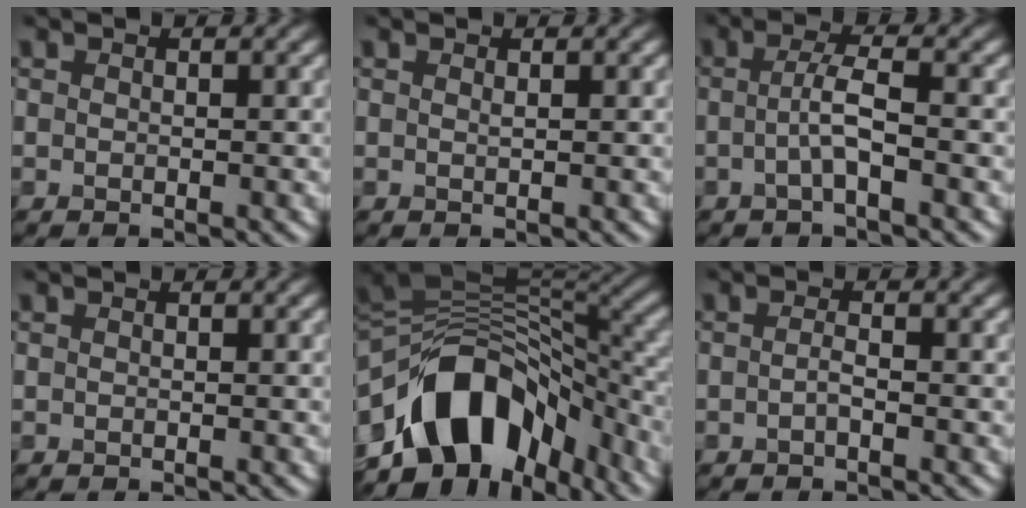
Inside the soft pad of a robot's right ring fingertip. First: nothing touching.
{"total": 0.9, "force": [-0.2, -0.8, -0.5], "torque": [-0.013, -0.006, 0.006]}
{"total": 2.0, "force": [-1.1, -0.9, 1.4], "torque": [-0.063, 0.005, -0.001]}
{"total": 0.0}
{"total": 11.6, "force": [-5.7, 7.3, 6.9], "torque": [-0.152, 0.009, -0.077]}
{"total": 1.2, "force": [-0.8, -0.9, -0.2], "torque": [-0.028, -0.001, 0.005]}